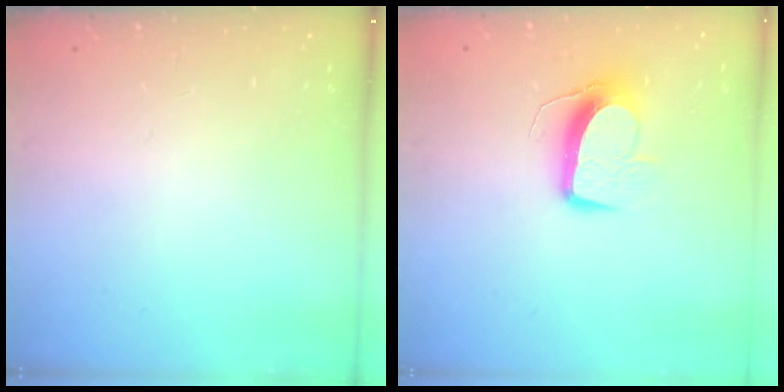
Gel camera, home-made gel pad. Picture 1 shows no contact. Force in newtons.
{"total": 10.5, "press": 10.5, "slide": 0.8}